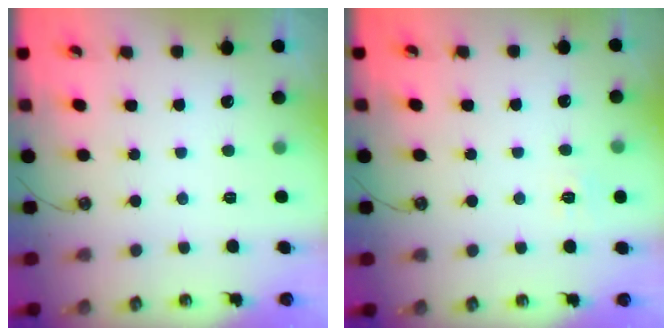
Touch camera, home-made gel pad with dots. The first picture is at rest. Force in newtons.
{"total": 5.0, "press": 4.9, "slide": 0.6}